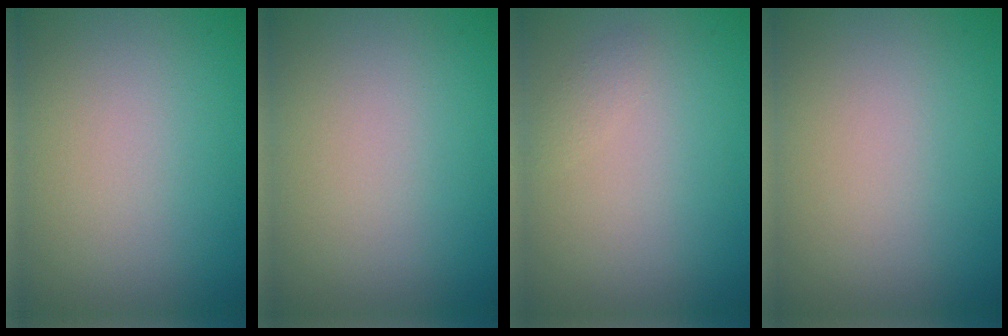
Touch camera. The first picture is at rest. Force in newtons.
{"total": 0.0}
{"total": 0.7, "press": 0.7, "slide": 0.0}
{"total": 0.0}